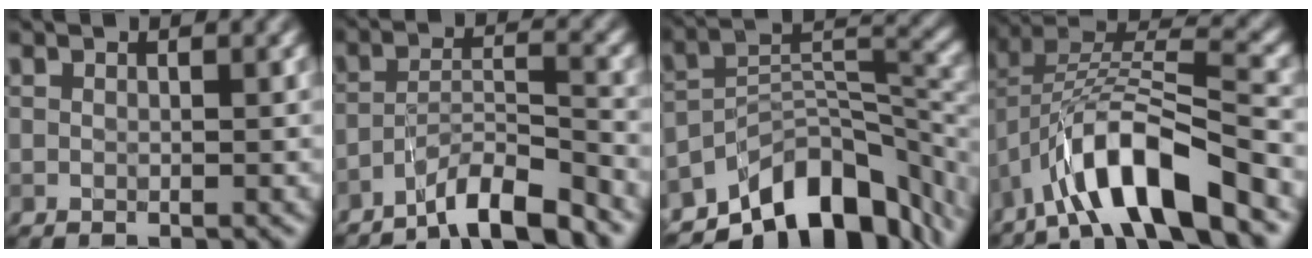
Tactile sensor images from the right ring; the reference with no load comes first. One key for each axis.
{"total": 6.1, "fx": -5.1, "fy": 0.7, "fz": 3.3, "tx": -0.049, "ty": 0.009, "tz": -0.092}
{"total": 11.0, "fx": -7.5, "fy": 5.1, "fz": 6.3, "tx": -0.093, "ty": 0.011, "tz": -0.137}
{"total": 9.0, "fx": -5.5, "fy": 2.5, "fz": 6.7, "tx": -0.110, "ty": 0.017, "tz": -0.099}